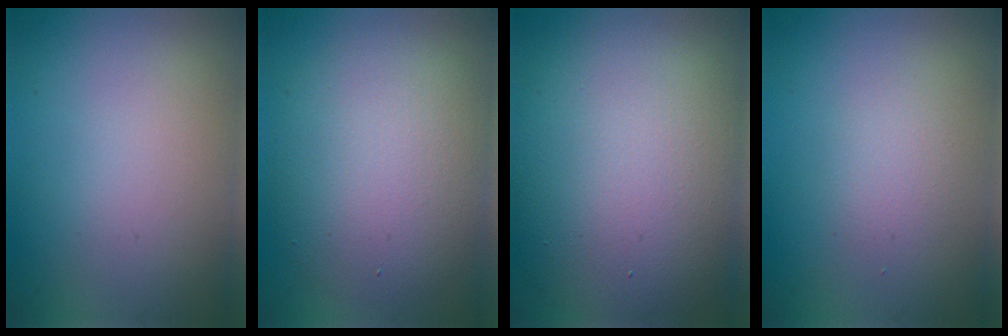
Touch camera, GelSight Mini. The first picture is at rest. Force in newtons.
{"total": 7.1, "press": 7.1, "slide": 0.6}
{"total": 12.4, "press": 12.3, "slide": 0.7}
{"total": 1.5, "press": 1.4, "slide": 0.1}